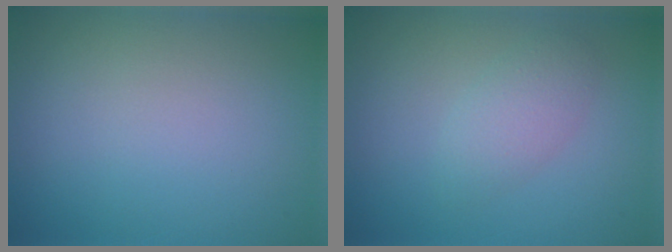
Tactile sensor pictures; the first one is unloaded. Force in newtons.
{"total": 2.1, "press": 2.1, "slide": 0.1}